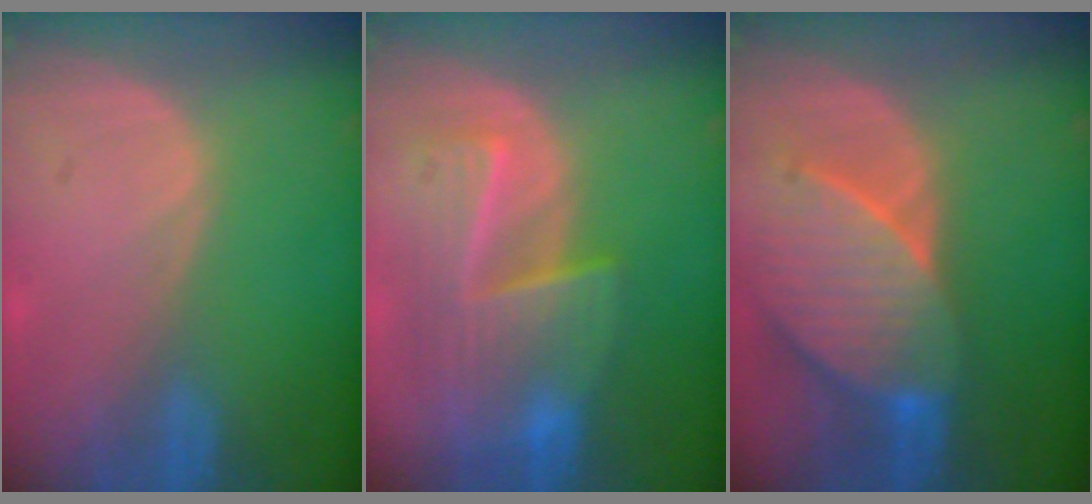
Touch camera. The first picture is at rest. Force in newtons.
{"total": 8.7, "press": 8.1, "slide": 3.1}
{"total": 9.2, "press": 8.8, "slide": 2.6}